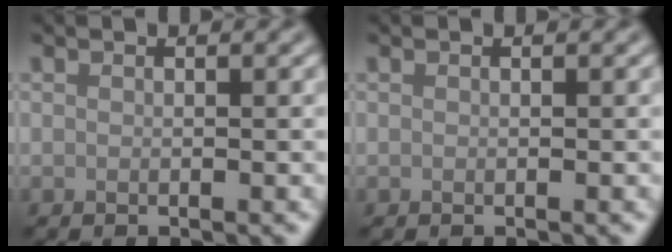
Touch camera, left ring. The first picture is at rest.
{"total": 0.0}